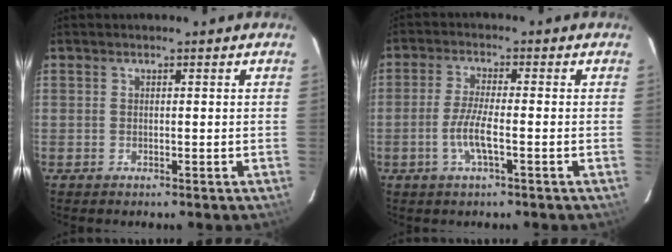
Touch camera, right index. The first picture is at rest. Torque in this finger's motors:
{"motor_torque": [0.70, -0.33, 0.37, 0.10]}